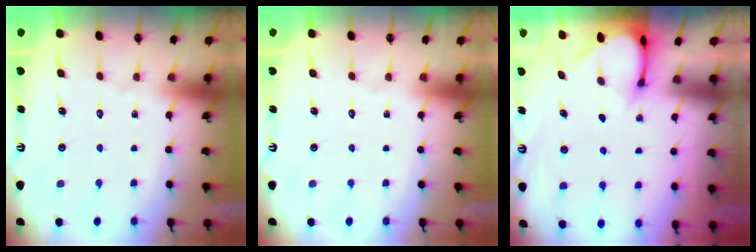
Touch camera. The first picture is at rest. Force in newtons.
{"total": 0.0}
{"total": 3.2, "press": 3.2, "slide": 0.3}